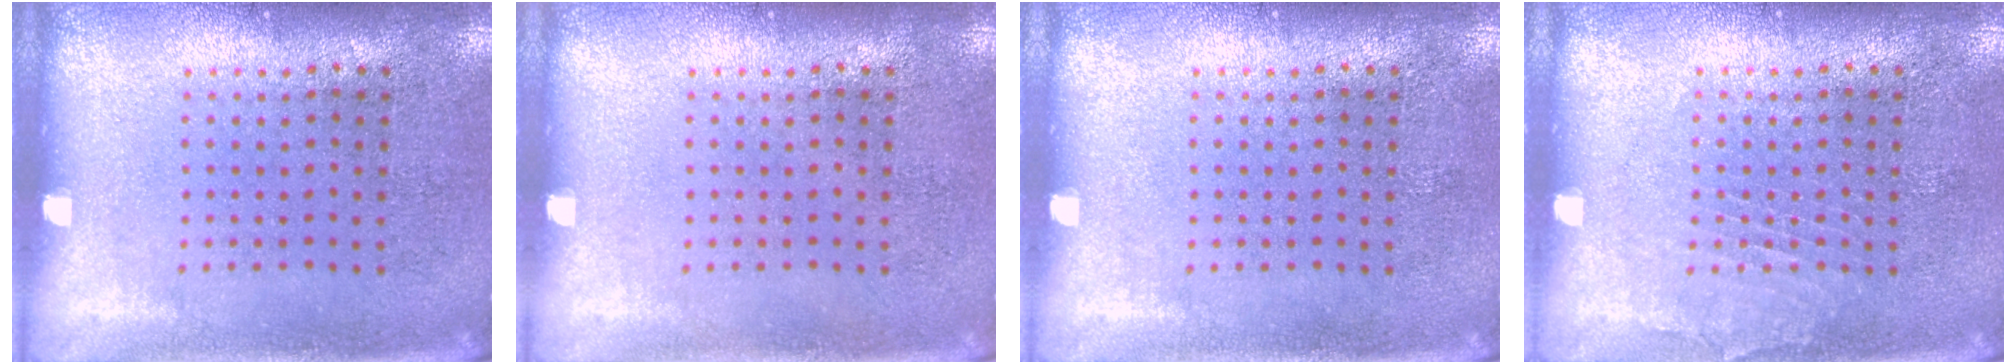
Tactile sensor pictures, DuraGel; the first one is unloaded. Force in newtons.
{"total": 0.0}
{"total": 0.0}
{"total": 1.0, "press": 1.0, "slide": 0.1}